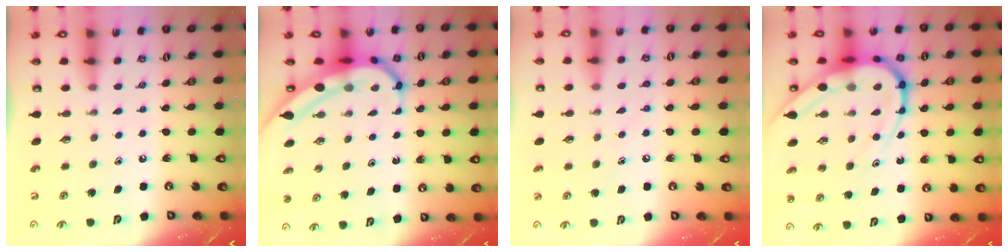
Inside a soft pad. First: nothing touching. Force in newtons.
{"total": 6.8, "press": 6.8, "slide": 0.8}
{"total": 4.6, "press": 4.6, "slide": 0.5}
{"total": 16.8, "press": 16.7, "slide": 1.9}